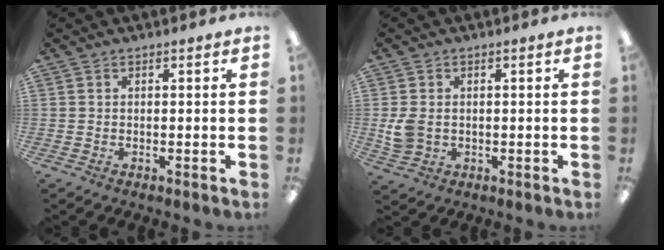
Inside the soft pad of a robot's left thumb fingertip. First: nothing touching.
{"total": 4.9, "force": [0.4, 3.9, 2.9], "torque": [-0.068, 0.004, 0.009]}